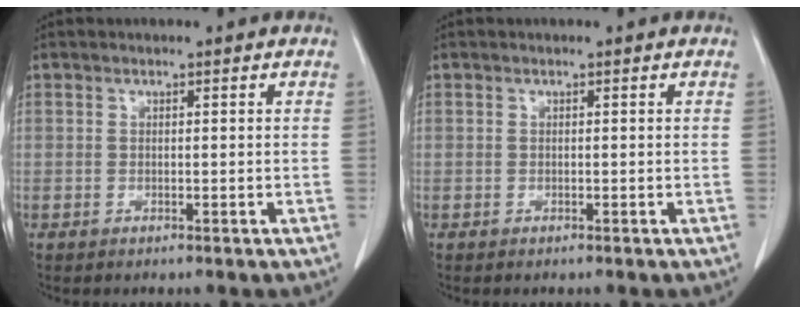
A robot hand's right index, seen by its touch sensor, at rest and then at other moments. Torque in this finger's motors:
{"motor_torque": [0.00, -0.06, -0.13, -0.07]}